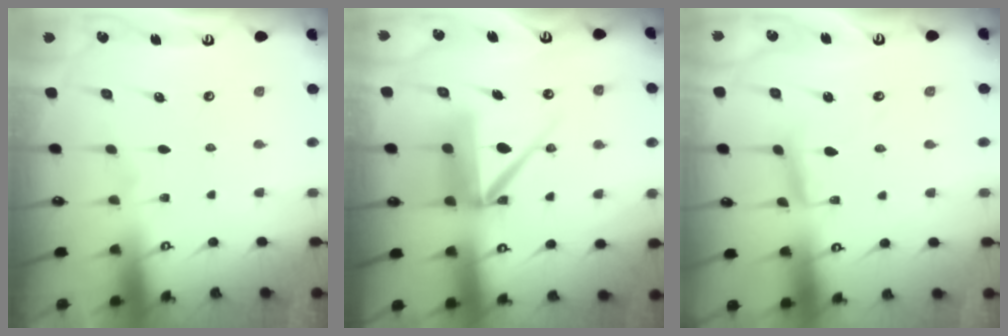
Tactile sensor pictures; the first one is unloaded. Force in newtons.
{"total": 11.8, "press": 11.7, "slide": 1.4}
{"total": 5.7, "press": 5.7, "slide": 0.3}